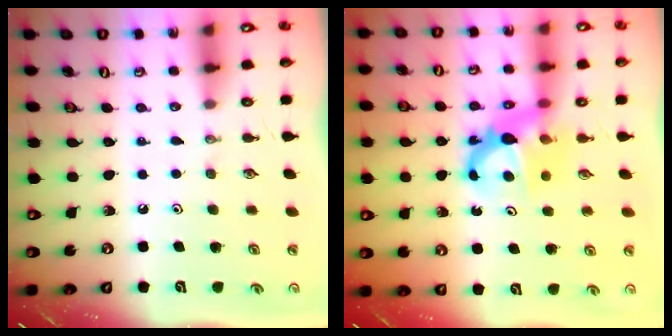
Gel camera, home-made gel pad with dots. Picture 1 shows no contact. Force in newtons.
{"total": 6.8, "press": 6.8, "slide": 0.2}